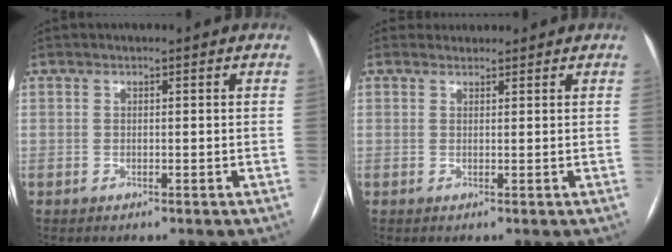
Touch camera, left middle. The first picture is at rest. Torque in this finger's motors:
{"motor_torque": [0.19, -0.25, -0.05, 0.00]}